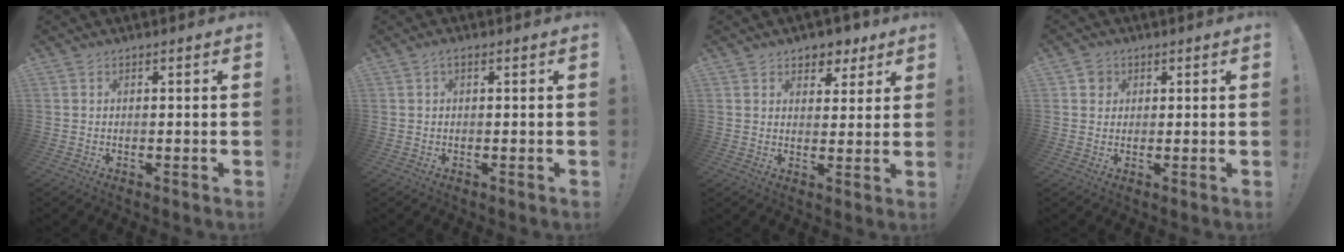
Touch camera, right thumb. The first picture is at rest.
{"total": 1.1, "force": [0.1, 0.4, 1.1], "torque": [-0.016, 0.001, -0.001]}
{"total": 6.1, "force": [4.1, 4.3, 1.3], "torque": [-0.003, -0.030, 0.074]}
{"total": 3.2, "force": [1.1, 2.9, 0.7], "torque": [-0.008, 0.000, 0.021]}